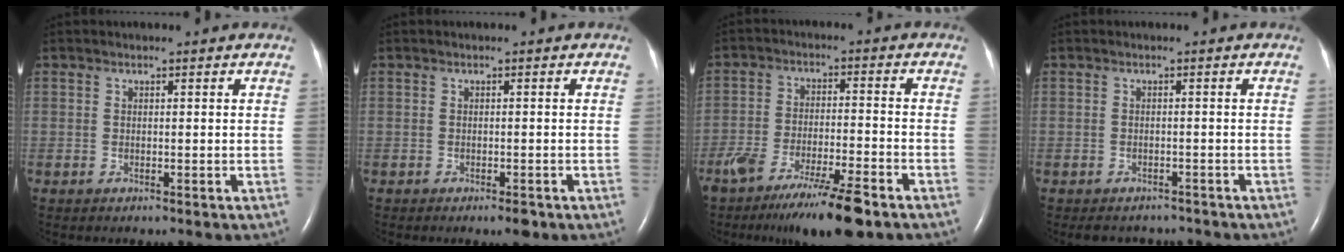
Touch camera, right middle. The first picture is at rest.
{"total": 1.6, "force": [-1.0, 0.4, 1.1], "torque": [-0.015, -0.002, -0.012]}
{"total": 12.5, "force": [-8.8, 1.2, 8.8], "torque": [-0.154, -0.031, -0.147]}
{"total": 5.0, "force": [-4.6, 2.0, 0.7], "torque": [-0.006, 0.001, -0.054]}